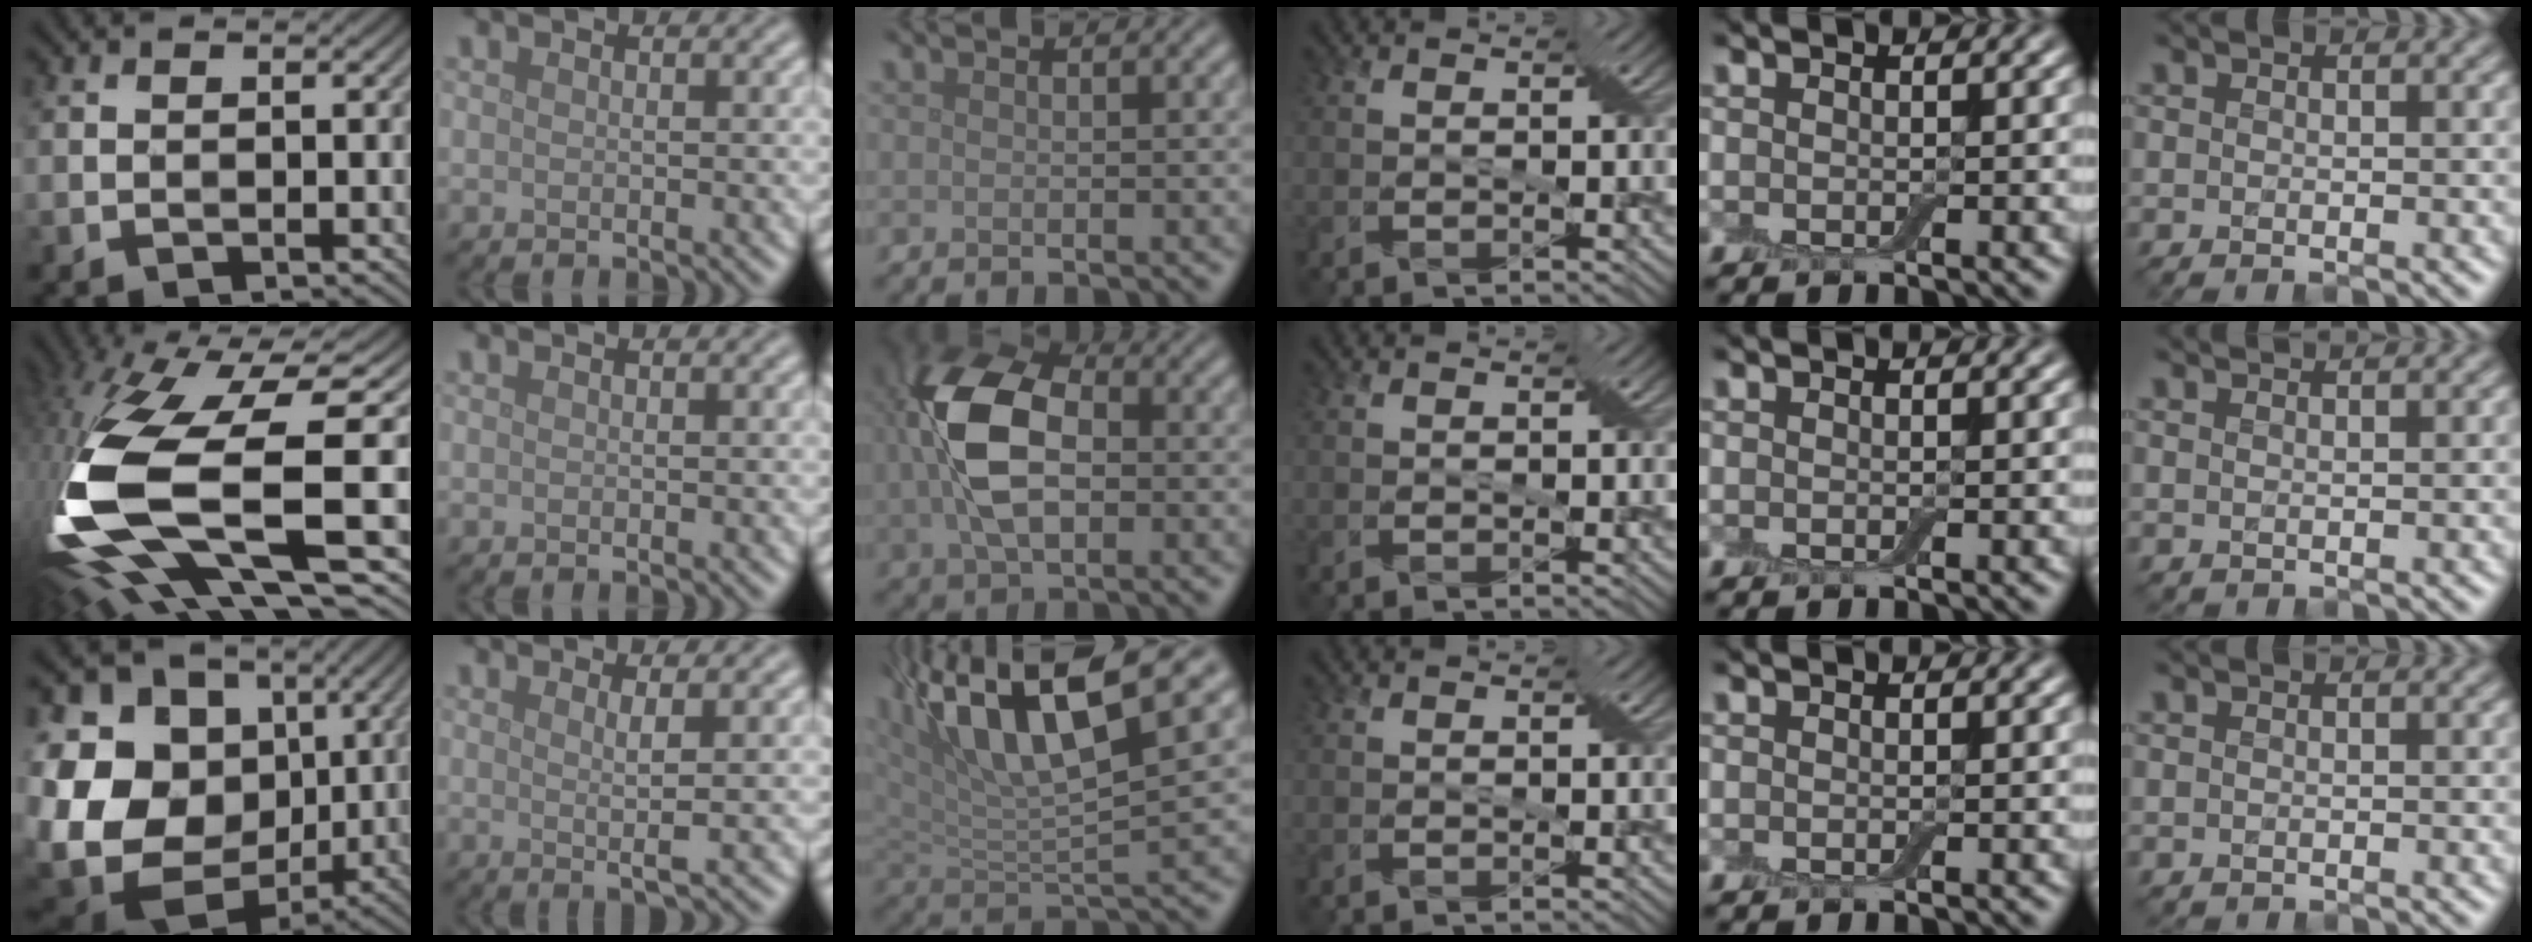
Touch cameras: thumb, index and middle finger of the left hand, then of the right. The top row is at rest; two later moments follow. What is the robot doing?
{"motion": "cut", "object": "aluminum foil"}